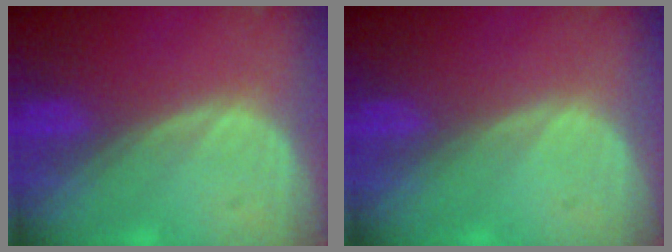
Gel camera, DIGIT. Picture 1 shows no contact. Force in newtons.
{"total": 0.0}